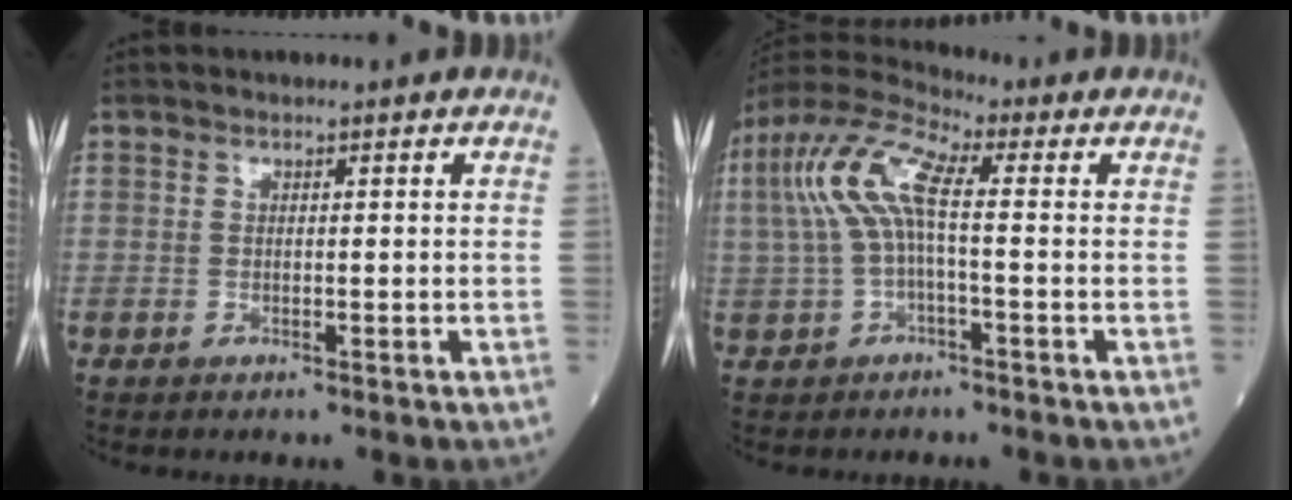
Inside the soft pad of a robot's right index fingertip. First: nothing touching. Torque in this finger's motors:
{"motor_torque": [1.64, 0.51, 0.58, 0.21]}